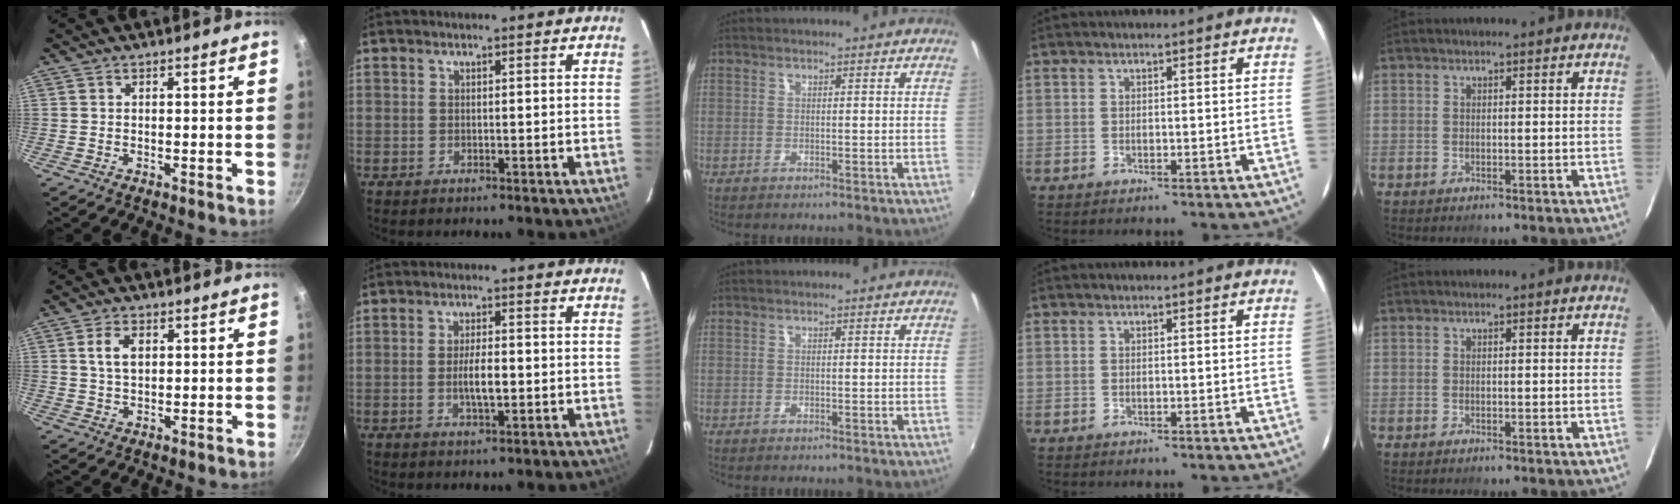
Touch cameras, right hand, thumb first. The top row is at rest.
{"thumb": {"total": 4.9, "force": [1.3, 3.1, 3.5], "torque": [-0.053, -0.002, 0.024]}, "index": {"total": 4.6, "force": [-0.8, 1.4, 4.3], "torque": [-0.079, -0.004, -0.010]}}